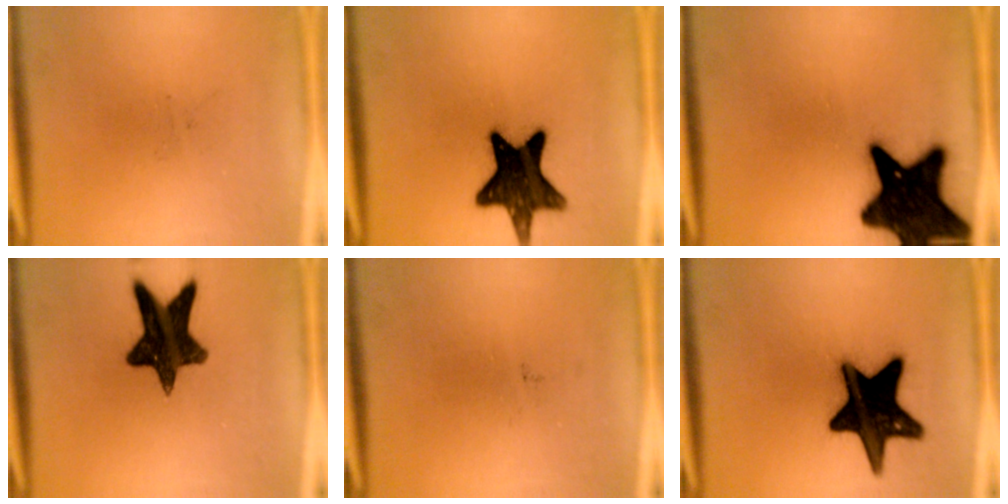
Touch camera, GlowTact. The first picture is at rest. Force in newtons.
{"total": 14.7}
{"total": 19.3}
{"total": 14.2}
{"total": 0.0}
{"total": 19.1}